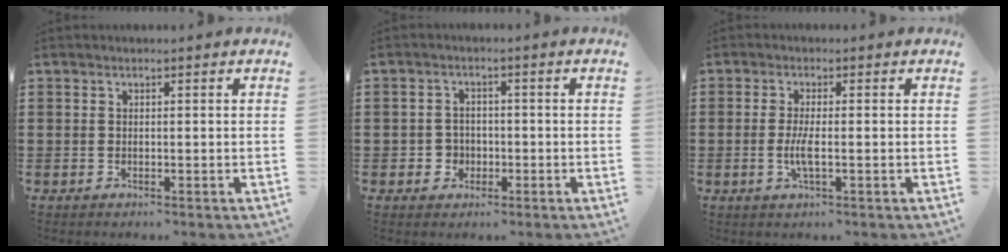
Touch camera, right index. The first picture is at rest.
{"total": 2.9, "force": [-1.0, 2.6, 0.9], "torque": [-0.025, 0.004, -0.023]}
{"total": 3.3, "force": [-0.7, 0.5, 3.2], "torque": [-0.072, -0.010, -0.016]}